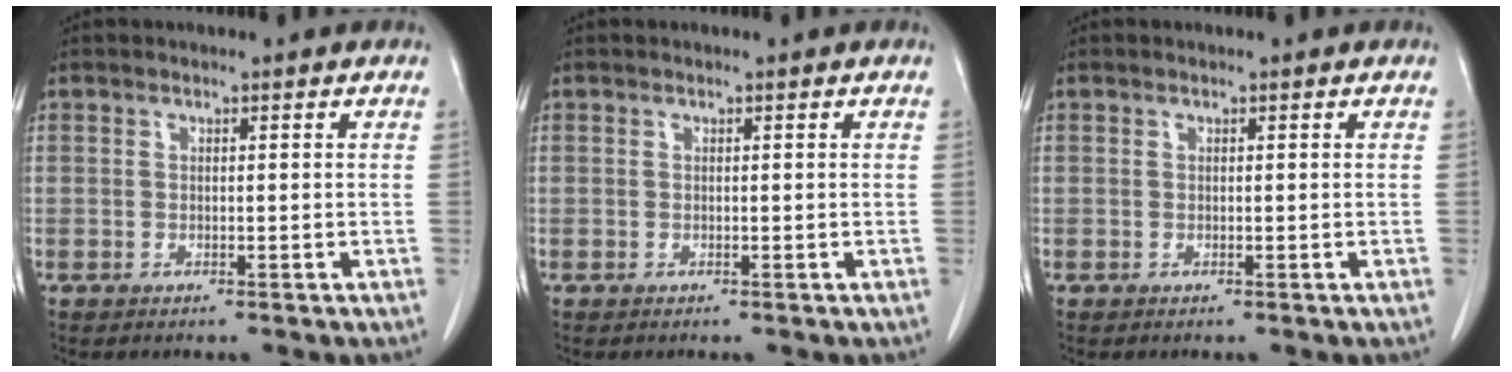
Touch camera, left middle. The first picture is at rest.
{"total": 0.0}
{"total": 0.0}